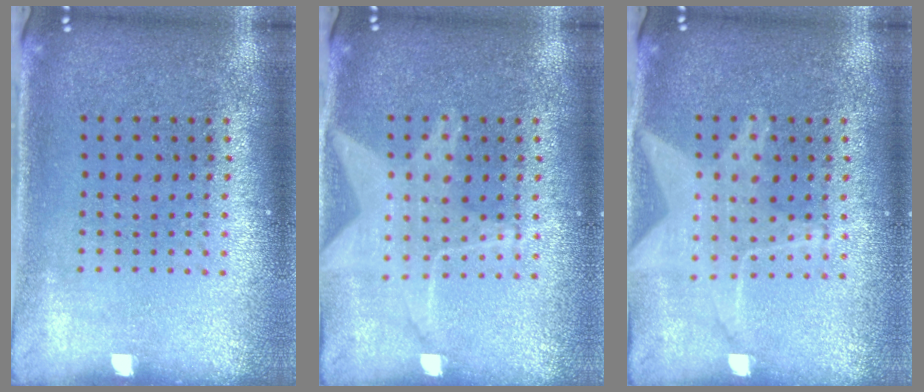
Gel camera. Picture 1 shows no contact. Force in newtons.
{"total": 1.5, "press": 1.5, "slide": 0.2}
{"total": 1.5, "press": 1.5, "slide": 0.2}